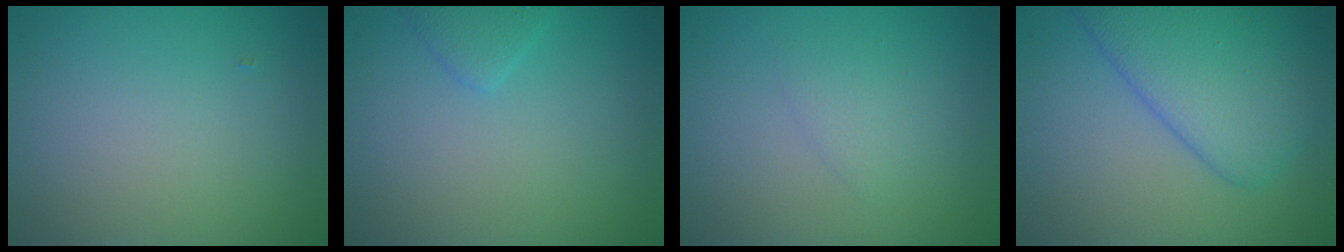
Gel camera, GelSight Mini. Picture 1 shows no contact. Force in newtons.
{"total": 1.5, "press": 1.5, "slide": 0.1}
{"total": 1.3, "press": 1.3, "slide": 0.1}
{"total": 7.0, "press": 7.0, "slide": 0.3}